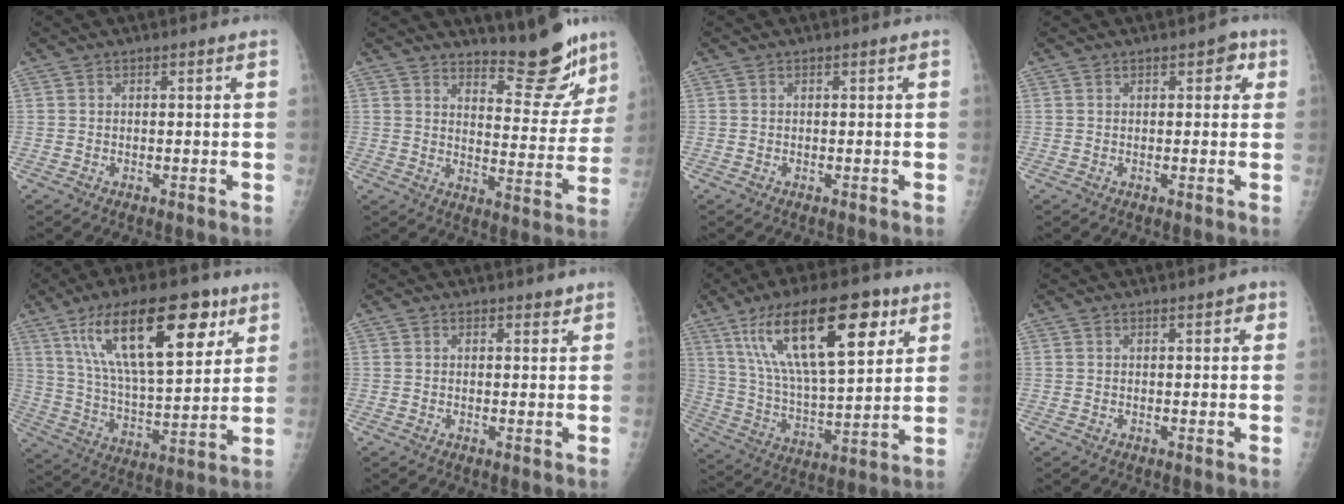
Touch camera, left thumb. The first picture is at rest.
{"total": 13.3, "force": [11.2, 3.4, 6.2], "torque": [-0.051, -0.102, 0.158]}
{"total": 0.0}
{"total": 3.1, "force": [1.3, 1.8, 2.2], "torque": [-0.002, 0.002, 0.007]}
{"total": 23.0, "force": [11.5, 8.9, 17.8], "torque": [-0.266, -0.032, 0.200]}
{"total": 1.4, "force": [1.1, 0.7, 0.5], "torque": [0.005, -0.007, 0.012]}
{"total": 23.4, "force": [11.4, 8.6, 18.6], "torque": [-0.295, -0.027, 0.199]}
{"total": 1.8, "force": [1.0, 0.8, 1.3], "torque": [-0.008, 0.000, 0.009]}